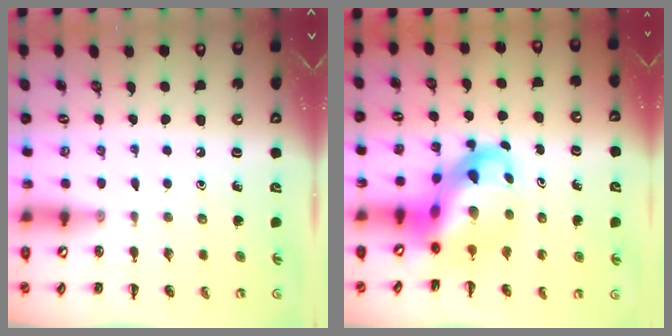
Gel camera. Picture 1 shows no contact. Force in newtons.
{"total": 9.0, "press": 8.5, "slide": 2.7}